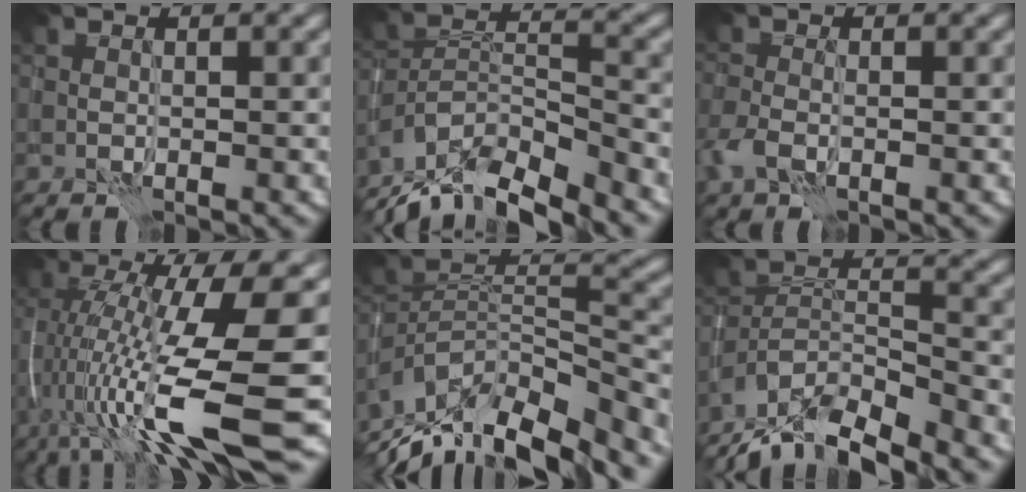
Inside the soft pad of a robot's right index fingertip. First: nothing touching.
{"total": 10.7, "force": [-9.3, 2.9, 4.6], "torque": [-0.084, 0.006, -0.156]}
{"total": 2.4, "force": [-1.2, 1.5, 1.5], "torque": [-0.035, -0.002, -0.027]}
{"total": 13.9, "force": [-3.5, 3.0, 13.1], "torque": [-0.242, -0.002, -0.042]}
{"total": 12.8, "force": [-9.7, 4.6, 7.0], "torque": [-0.149, 0.024, -0.162]}
{"total": 10.1, "force": [-8.9, 2.5, 4.0], "torque": [-0.063, -0.002, -0.148]}